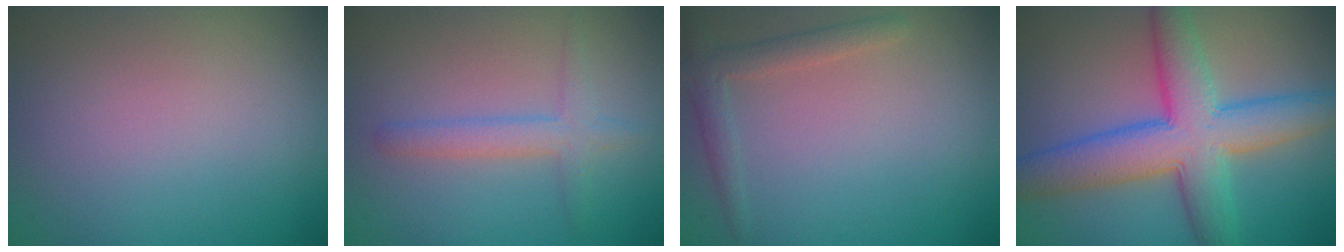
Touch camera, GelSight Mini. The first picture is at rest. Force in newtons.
{"total": 2.3, "press": 2.3, "slide": 0.0}
{"total": 2.0, "press": 2.0, "slide": 0.3}
{"total": 8.4, "press": 8.4, "slide": 0.1}